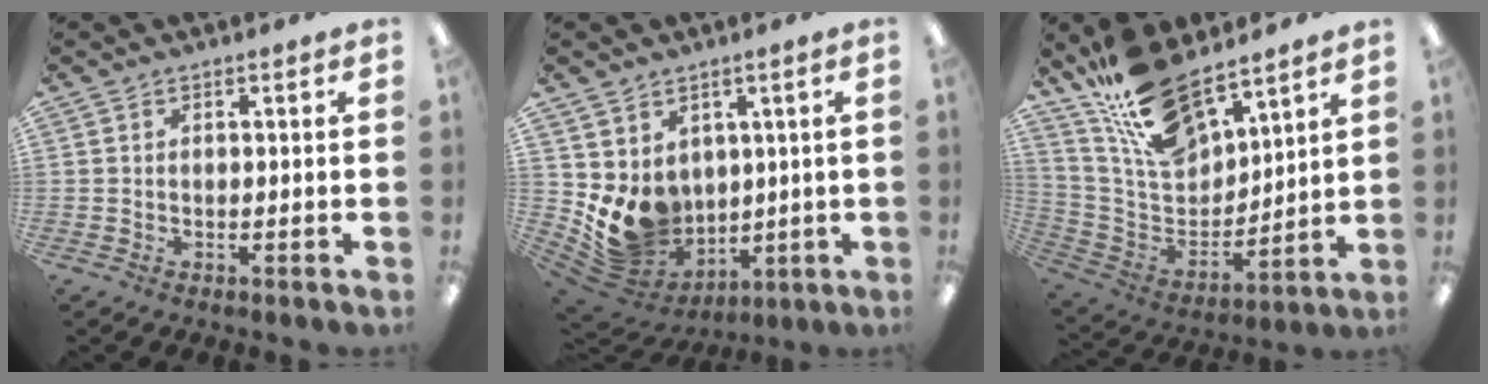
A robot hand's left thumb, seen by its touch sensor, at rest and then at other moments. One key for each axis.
{"total": 10.6, "fx": 0.6, "fy": 9.5, "fz": 4.8, "tx": -0.092, "ty": -0.031, "tz": 0.022}
{"total": 17.7, "fx": 14.0, "fy": 7.1, "fz": 8.3, "tx": -0.178, "ty": -0.077, "tz": 0.256}